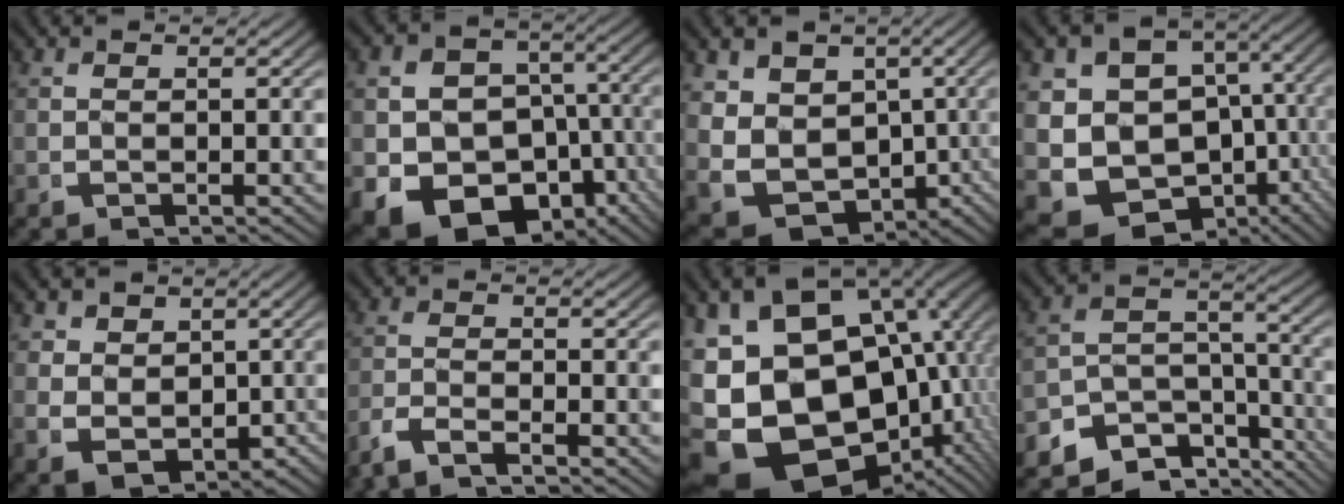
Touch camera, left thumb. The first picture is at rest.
{"total": 18.3, "force": [-7.7, 13.9, 9.1], "torque": [-0.216, -0.117, -0.084]}
{"total": 13.0, "force": [-2.9, 10.3, 7.3], "torque": [-0.178, -0.076, -0.022]}
{"total": 18.7, "force": [-4.7, 15.0, 10.1], "torque": [-0.233, -0.099, -0.059]}
{"total": 6.2, "force": [-1.0, 5.1, 3.3], "torque": [-0.080, -0.046, 0.009]}
{"total": 3.4, "force": [-2.6, 1.0, 1.9], "torque": [-0.042, -0.007, -0.050]}
{"total": 25.5, "force": [-2.7, 19.6, 16.0], "torque": [-0.331, -0.078, -0.023]}
{"total": 8.8, "force": [-4.6, 4.9, 5.6], "torque": [-0.087, -0.023, -0.075]}